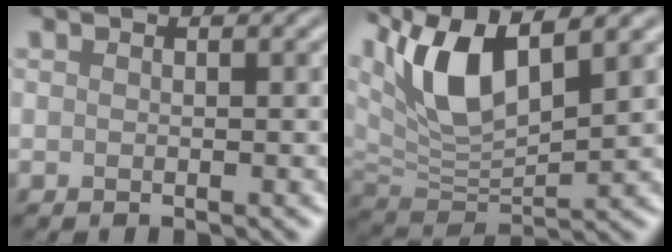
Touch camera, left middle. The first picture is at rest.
{"total": 8.9, "force": [4.4, 3.5, 6.9], "torque": [-0.150, 0.008, 0.079]}